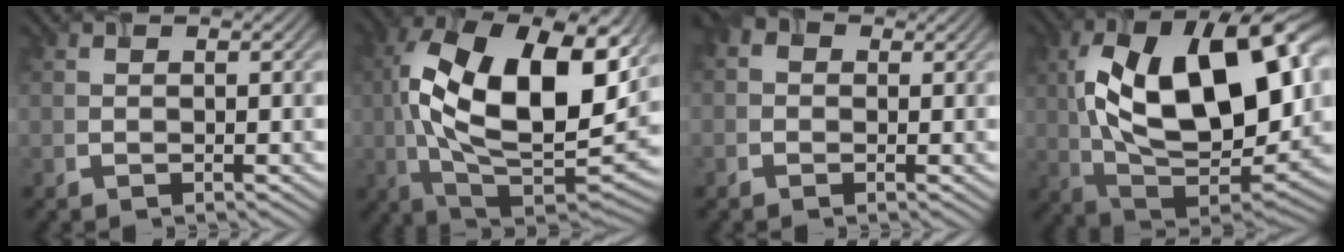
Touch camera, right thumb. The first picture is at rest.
{"total": 18.2, "force": [3.2, 9.2, 15.4], "torque": [-0.289, 0.009, 0.048]}
{"total": 2.3, "force": [0.3, 1.9, 1.2], "torque": [-0.023, 0.005, -0.002]}
{"total": 19.0, "force": [3.9, 9.8, 15.8], "torque": [-0.285, 0.014, 0.066]}